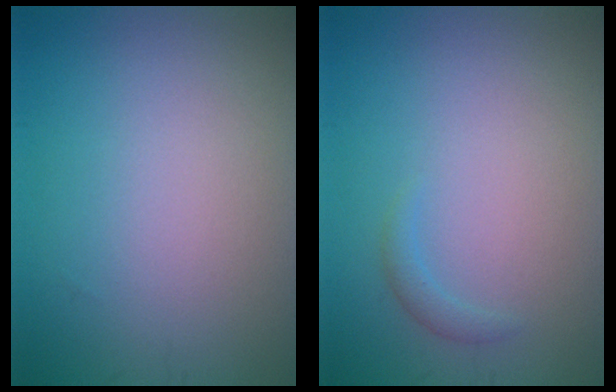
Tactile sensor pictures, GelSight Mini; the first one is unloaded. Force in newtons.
{"total": 0.9, "press": 0.9, "slide": 0.0}